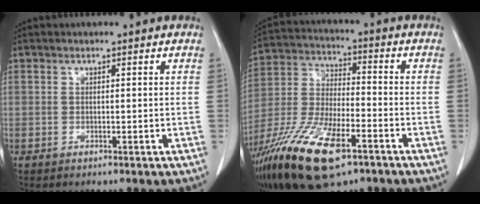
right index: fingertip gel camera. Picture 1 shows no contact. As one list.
[{"total": 18.8, "force": [-10.8, 6.1, 14.1], "torque": [-0.313, -0.034, -0.201]}]